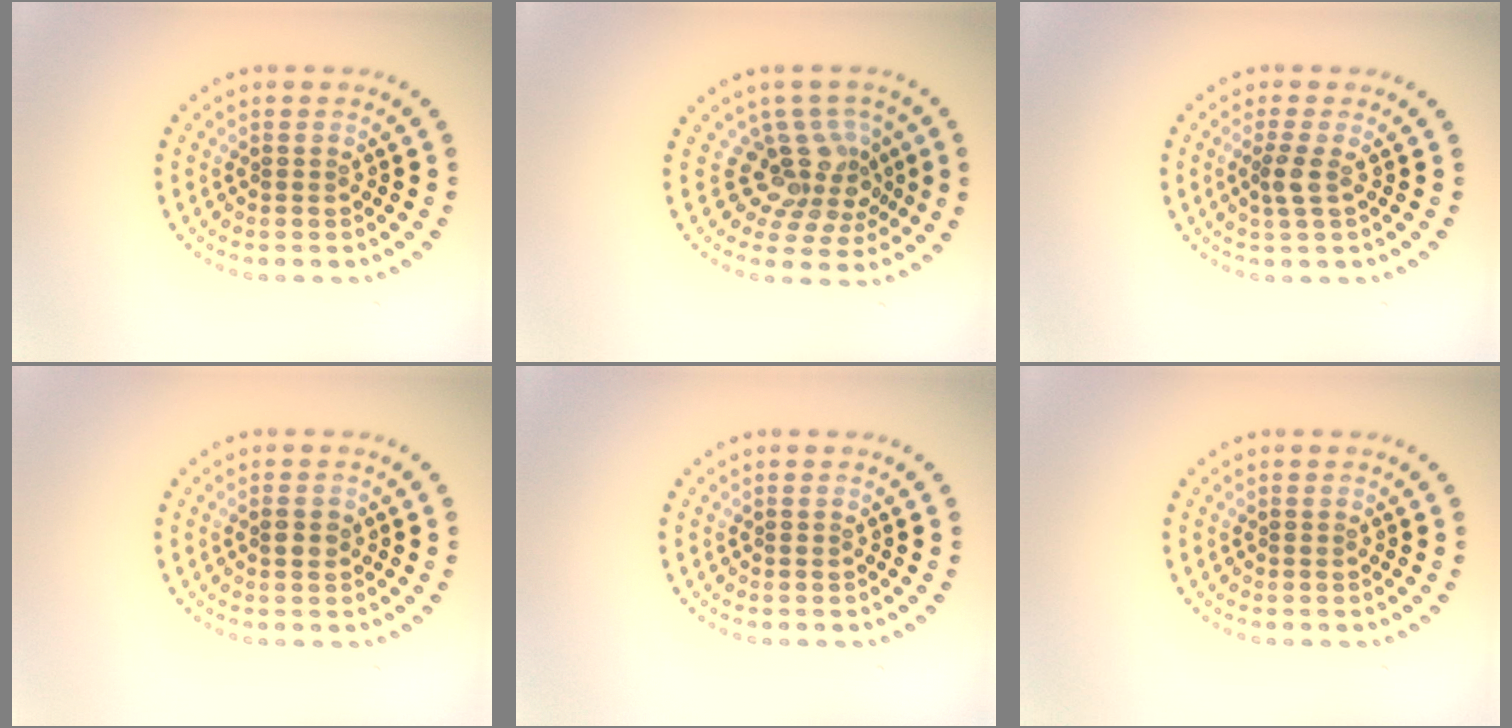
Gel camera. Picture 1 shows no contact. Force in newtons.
{"total": 4.5, "press": 3.2, "slide": 3.1}
{"total": 1.7, "press": 1.4, "slide": 1.0}
{"total": 1.1, "press": 1.1, "slide": 0.1}
{"total": 0.0}
{"total": 0.0}